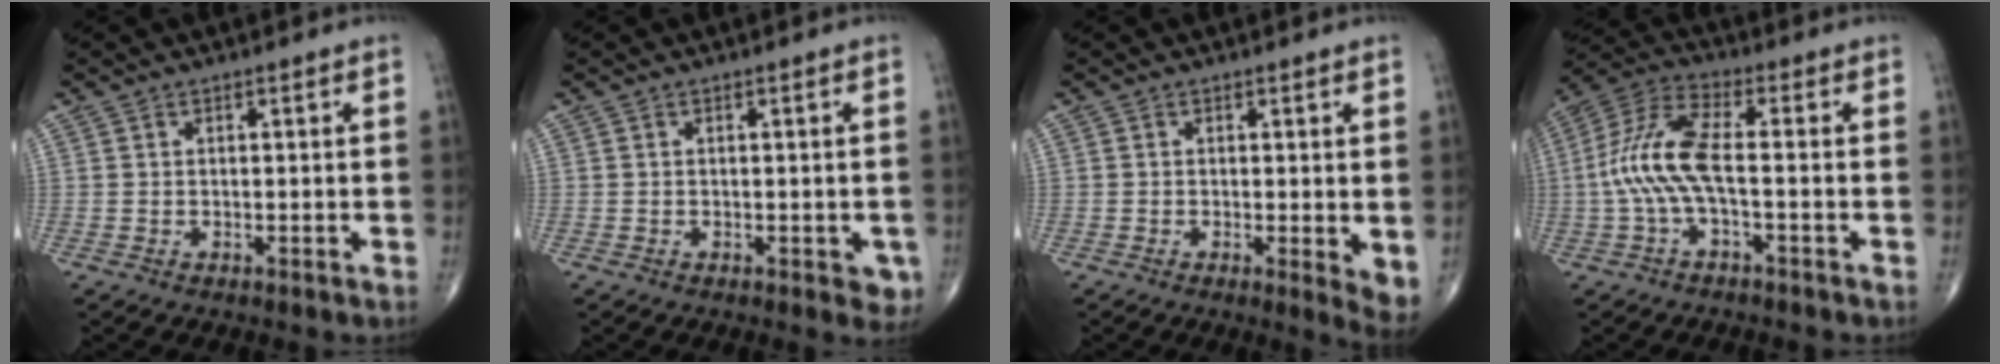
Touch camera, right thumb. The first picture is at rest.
{"total": 2.8, "force": [-0.9, 1.4, 2.2], "torque": [-0.004, 0.000, -0.009]}
{"total": 3.8, "force": [-0.1, 0.9, 3.7], "torque": [-0.053, -0.012, -0.005]}
{"total": 10.9, "force": [-1.3, 3.6, 10.2], "torque": [-0.240, 0.038, -0.030]}